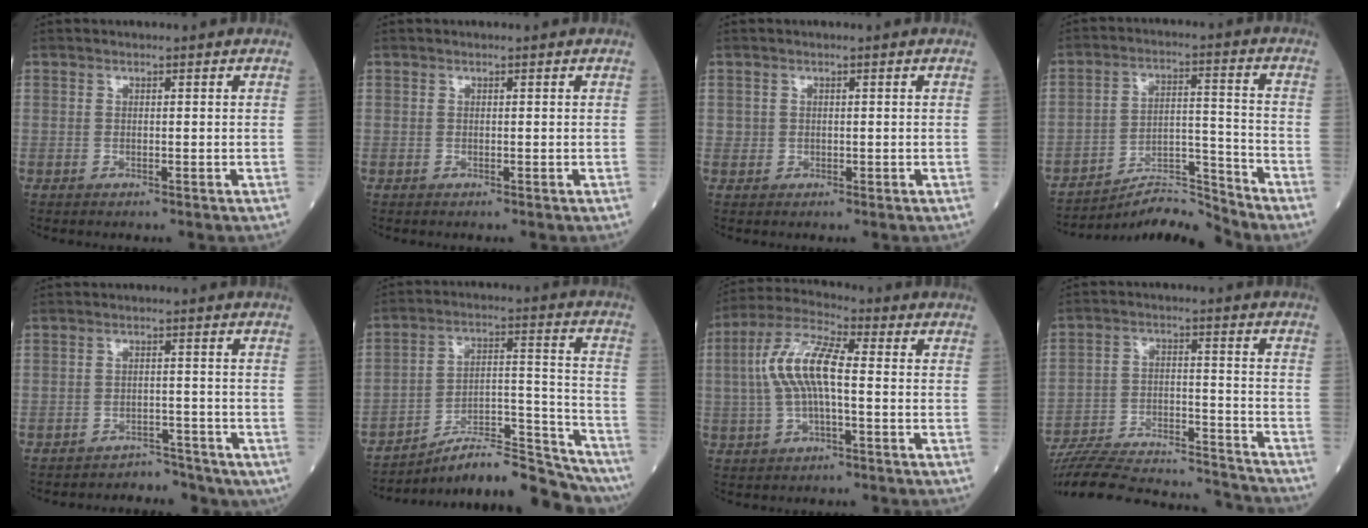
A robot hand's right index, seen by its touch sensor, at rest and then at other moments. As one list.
[{"total": 0.0}, {"total": 1.0, "force": [0.1, 0.9, 0.2], "torque": [0.001, 0.002, 0.002]}, {"total": 8.6, "force": [-8.5, -1.2, 0.6], "torque": [-0.007, 0.036, -0.147]}, {"total": 5.3, "force": [-4.4, 3.0, -0.2], "torque": [0.015, 0.022, -0.056]}, {"total": 16.9, "force": [-15.8, 1.1, 5.9], "torque": [-0.076, 0.044, -0.244]}, {"total": 9.9, "force": [0.2, 2.7, 9.5], "torque": [-0.205, 0.022, -0.001]}, {"total": 22.5, "force": [-21.4, 3.0, 6.3], "torque": [-0.125, -0.002, -0.317]}]